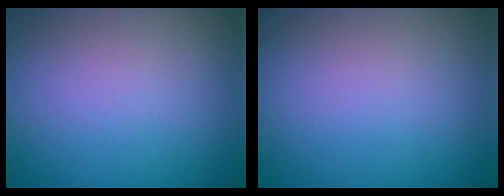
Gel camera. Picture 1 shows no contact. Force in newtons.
{"total": 0.0}